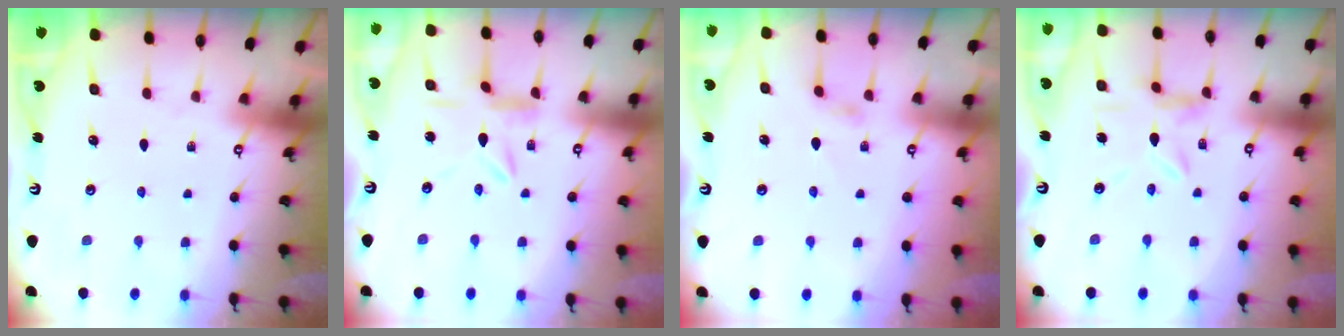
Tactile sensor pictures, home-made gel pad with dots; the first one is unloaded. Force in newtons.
{"total": 4.7, "press": 4.7, "slide": 0.4}
{"total": 2.9, "press": 2.8, "slide": 0.4}
{"total": 5.3, "press": 5.2, "slide": 0.4}